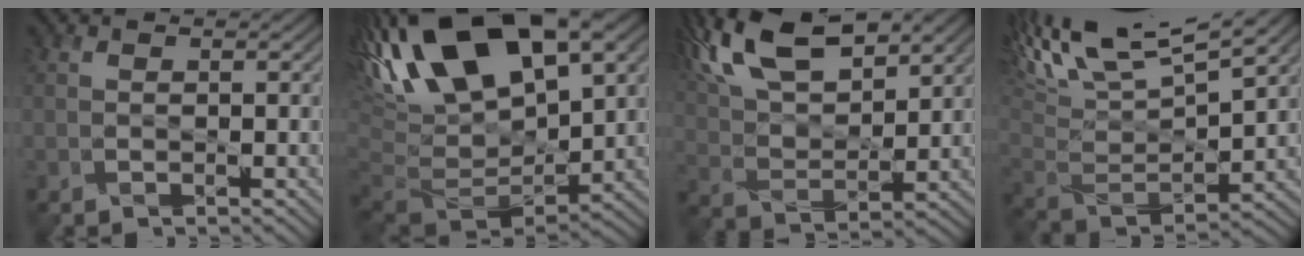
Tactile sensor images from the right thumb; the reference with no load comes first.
{"total": 20.7, "force": [8.1, 10.5, 15.9], "torque": [-0.337, 0.006, 0.166]}
{"total": 15.3, "force": [9.0, 6.4, 10.5], "torque": [-0.237, 0.026, 0.151]}
{"total": 16.8, "force": [10.6, 5.1, 11.9], "torque": [-0.278, 0.032, 0.168]}